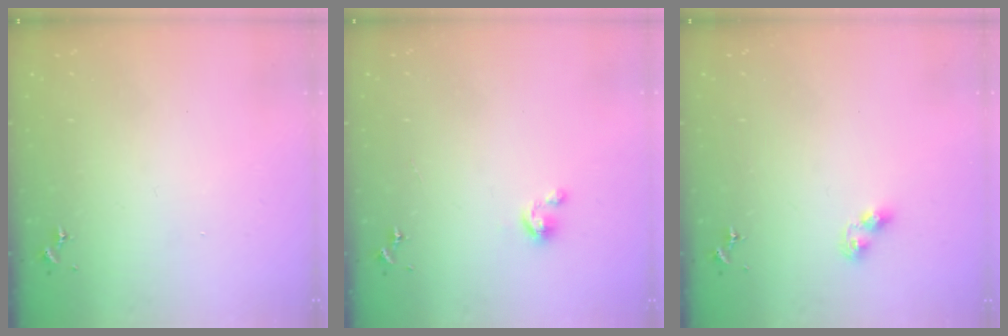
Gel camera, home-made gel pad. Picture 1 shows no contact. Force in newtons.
{"total": 2.4, "press": 2.4, "slide": 0.2}
{"total": 5.3, "press": 5.3, "slide": 0.4}